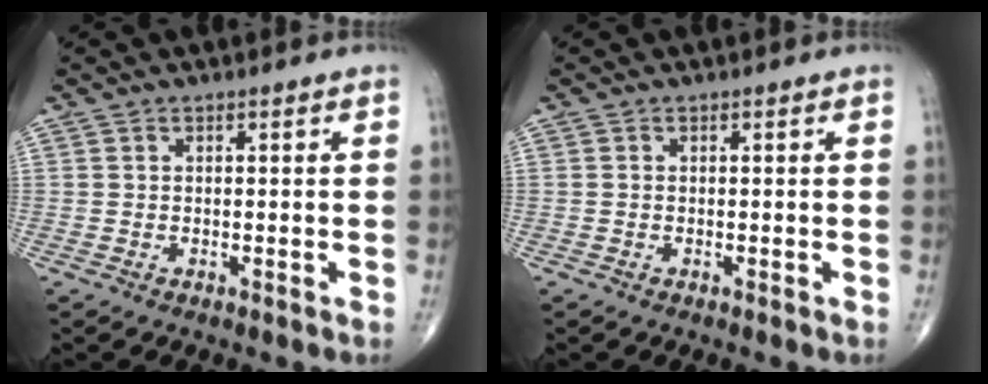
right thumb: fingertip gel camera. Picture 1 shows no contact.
{"total": 0.0}